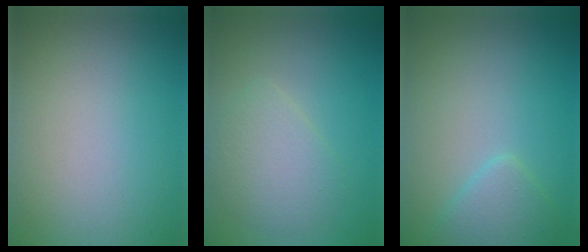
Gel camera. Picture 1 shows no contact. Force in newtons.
{"total": 3.1, "press": 3.1, "slide": 0.1}
{"total": 2.4, "press": 2.4, "slide": 0.1}